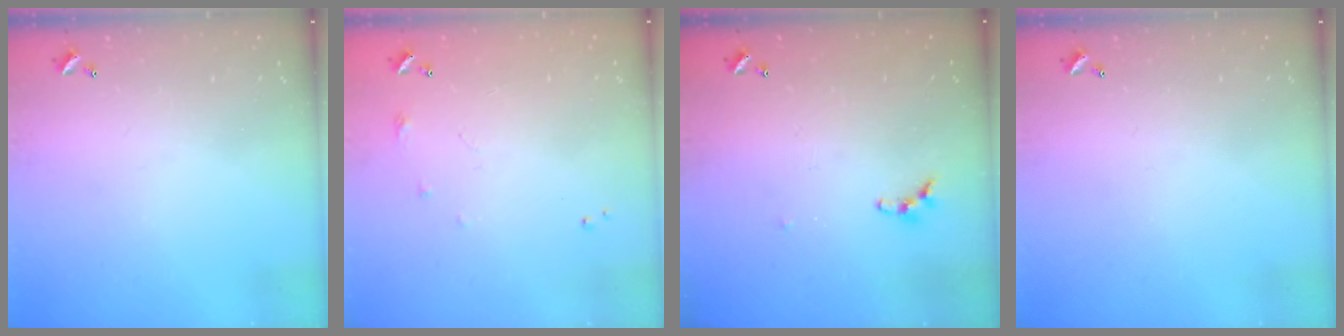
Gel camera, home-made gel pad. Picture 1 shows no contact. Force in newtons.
{"total": 5.9, "press": 5.9, "slide": 0.8}
{"total": 4.6, "press": 4.5, "slide": 0.7}
{"total": 0.0}